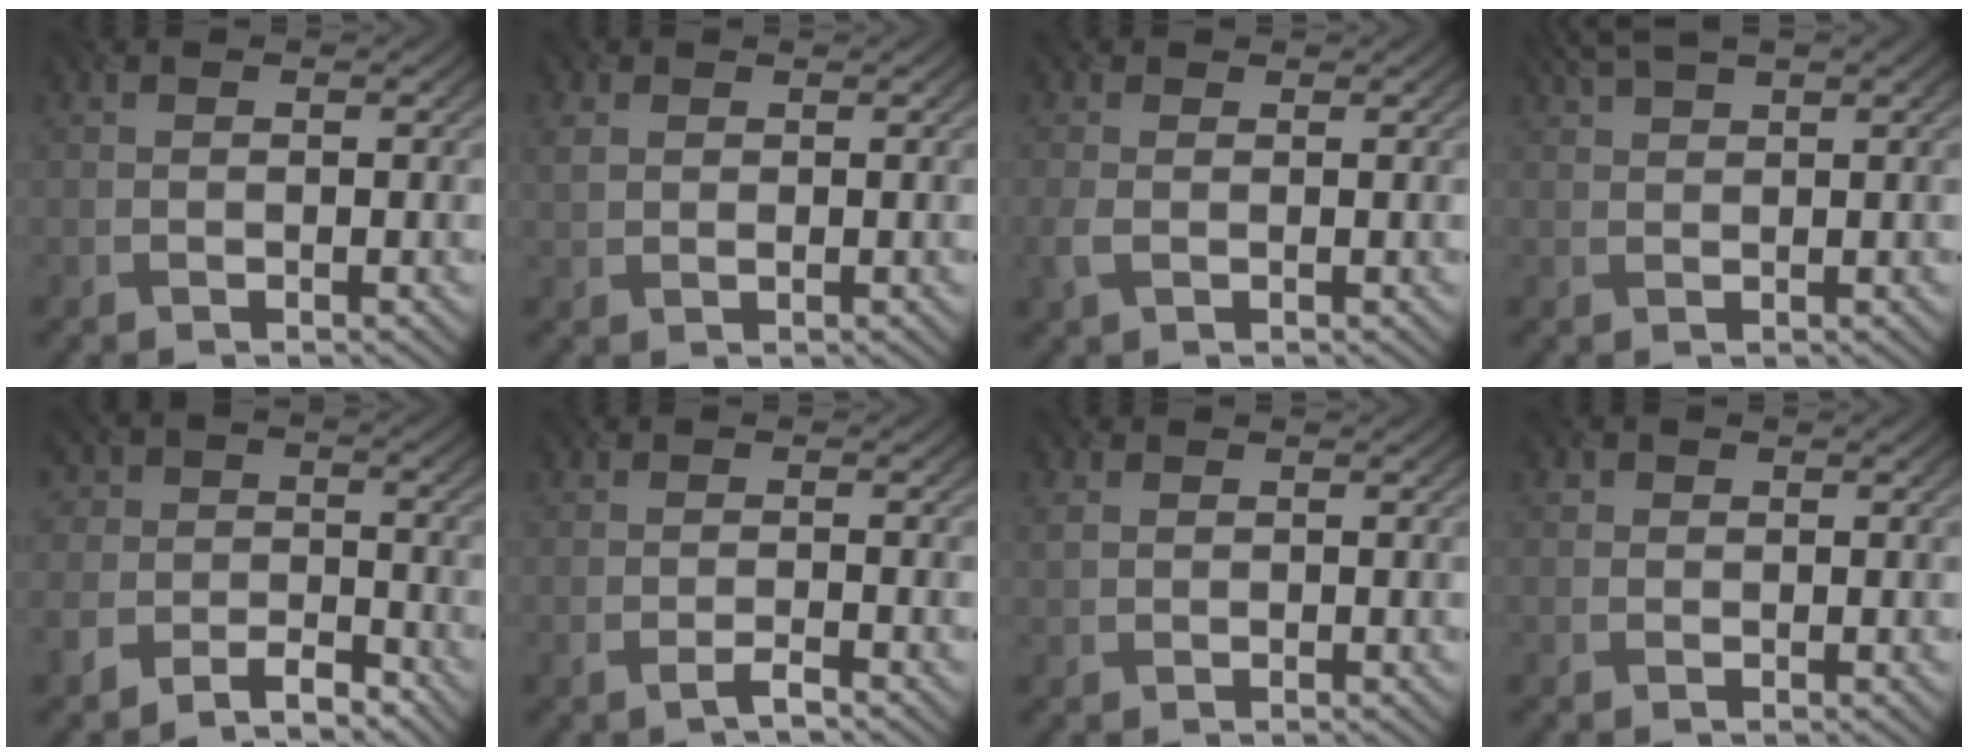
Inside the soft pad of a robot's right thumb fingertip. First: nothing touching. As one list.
[{"total": 1.5, "force": [1.0, 0.9, 0.5], "torque": [-0.025, -0.001, 0.019]}, {"total": 1.9, "force": [-0.3, 1.4, 1.3], "torque": [-0.046, -0.010, -0.011]}, {"total": 4.3, "force": [3.0, 0.9, 3.0], "torque": [-0.072, 0.015, 0.059]}, {"total": 5.5, "force": [-4.2, 3.1, 1.7], "torque": [-0.035, -0.006, -0.090]}, {"total": 1.0, "force": [-0.7, -0.2, 0.7], "torque": [-0.016, 0.001, -0.017]}, {"total": 1.2, "force": [0.9, 0.8, 0.1], "torque": [-0.015, 0.000, 0.016]}, {"total": 0.8, "force": [0.3, 0.8, -0.1], "torque": [0.002, -0.006, 0.004]}]